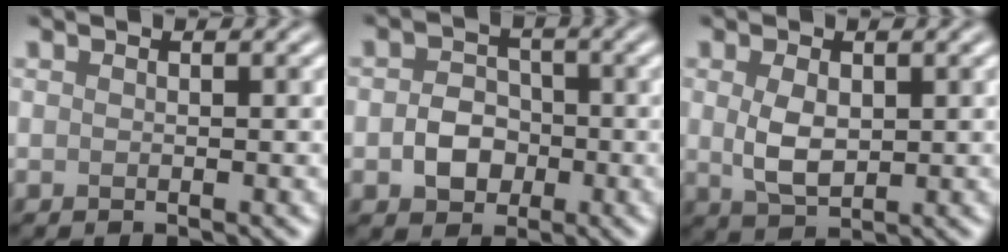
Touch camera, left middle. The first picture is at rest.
{"total": 3.2, "force": [-0.9, 2.6, 1.7], "torque": [-0.027, 0.002, -0.018]}
{"total": 3.2, "force": [0.4, 1.9, 2.5], "torque": [-0.060, -0.001, 0.012]}